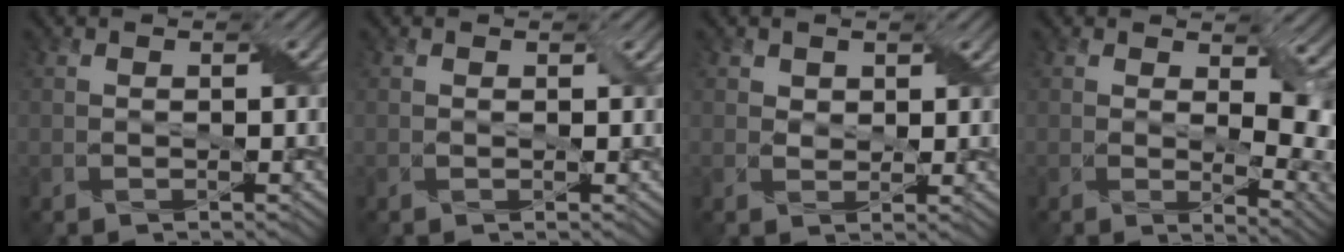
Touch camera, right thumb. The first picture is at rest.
{"total": 0.5, "force": [0.2, 0.4, 0.2], "torque": [-0.005, -0.001, 0.003]}
{"total": 1.9, "force": [1.2, 1.4, 0.6], "torque": [-0.020, -0.001, 0.018]}
{"total": 7.5, "force": [1.4, 3.6, 6.4], "torque": [-0.101, -0.015, 0.030]}